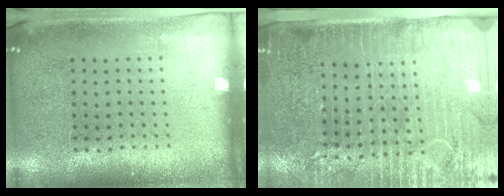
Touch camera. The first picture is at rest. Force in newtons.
{"total": 3.5, "press": 3.2, "slide": 1.4}